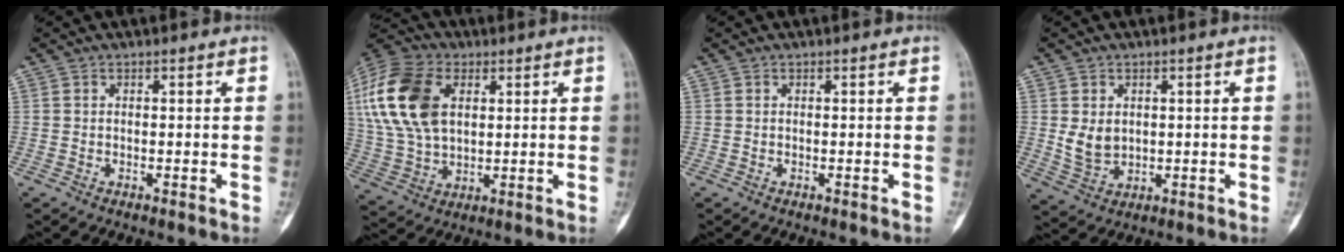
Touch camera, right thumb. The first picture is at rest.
{"total": 19.1, "force": [5.1, 12.0, 14.0], "torque": [-0.300, 0.003, 0.093]}
{"total": 0.0}
{"total": 5.1, "force": [0.7, 3.9, 3.2], "torque": [-0.043, -0.010, 0.028]}